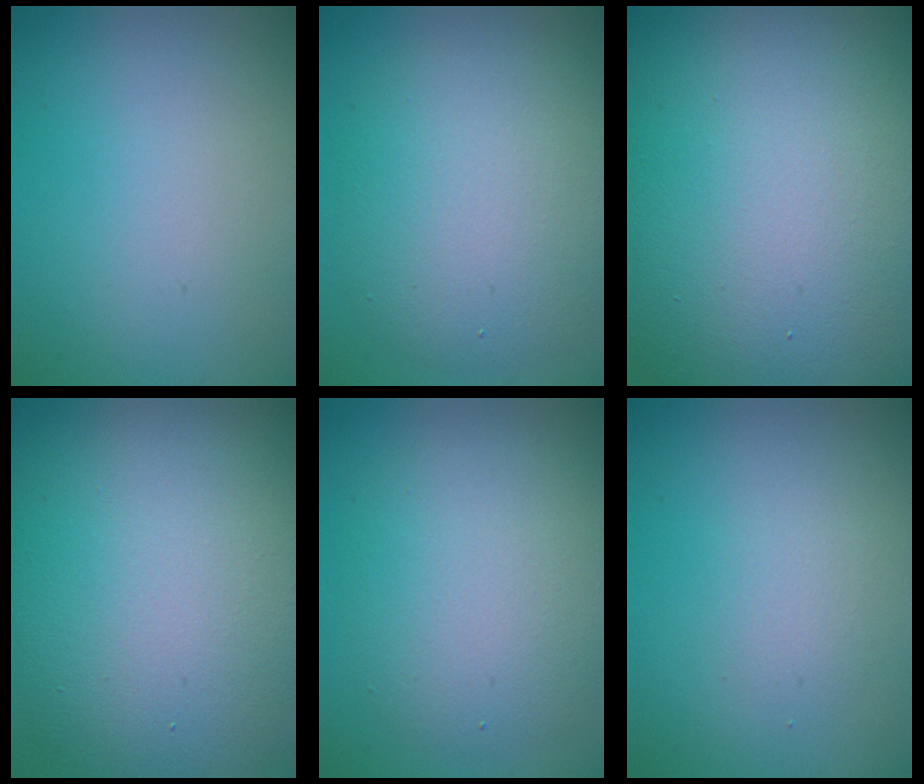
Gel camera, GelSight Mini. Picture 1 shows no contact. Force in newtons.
{"total": 7.1, "press": 7.1, "slide": 0.6}
{"total": 21.6, "press": 21.6, "slide": 0.7}
{"total": 15.0, "press": 14.9, "slide": 0.9}
{"total": 5.6, "press": 5.6, "slide": 0.3}
{"total": 1.3, "press": 1.3, "slide": 0.1}